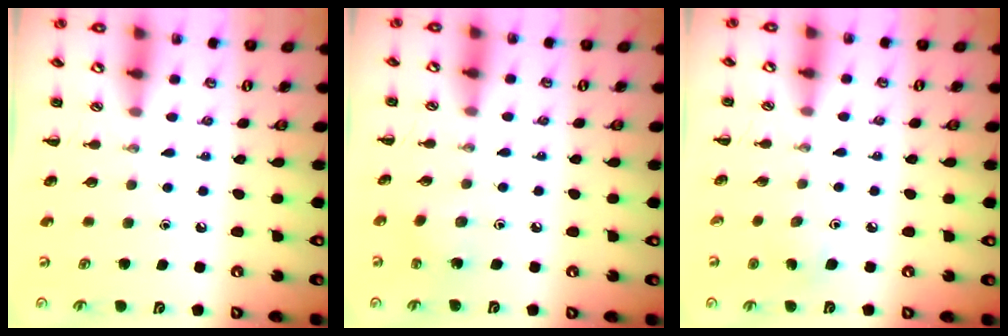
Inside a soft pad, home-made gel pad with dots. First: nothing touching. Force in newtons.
{"total": 2.5, "press": 2.4, "slide": 0.8}
{"total": 3.2, "press": 3.0, "slide": 1.0}